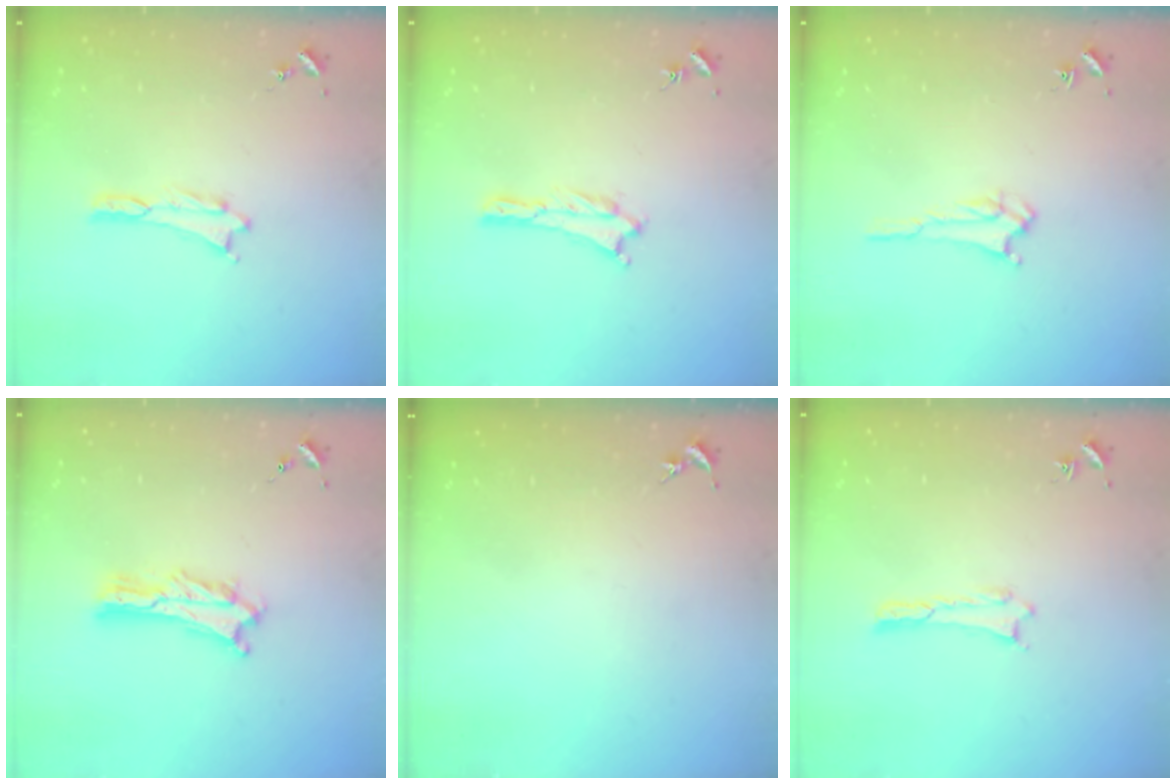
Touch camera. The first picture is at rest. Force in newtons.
{"total": 0.0}
{"total": 2.6, "press": 2.6, "slide": 0.4}
{"total": 2.6, "press": 2.6, "slide": 0.3}
{"total": 0.0}
{"total": 0.0}